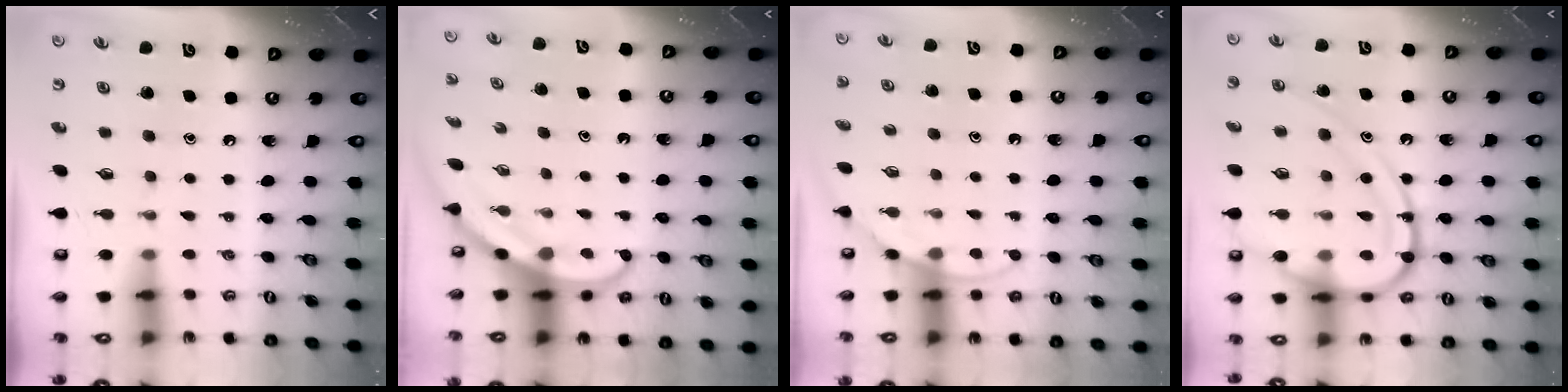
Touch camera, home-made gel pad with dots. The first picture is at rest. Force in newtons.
{"total": 4.0, "press": 4.0, "slide": 0.3}
{"total": 6.4, "press": 6.4, "slide": 0.3}
{"total": 16.5, "press": 16.4, "slide": 2.0}